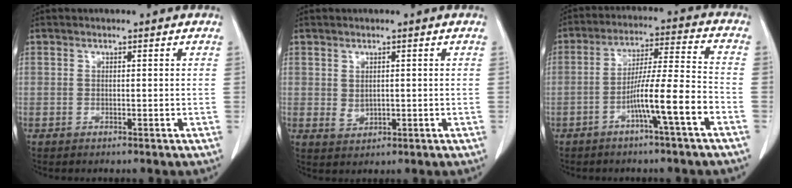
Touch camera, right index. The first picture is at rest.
{"total": 1.9, "force": [0.3, 1.4, 1.3], "torque": [-0.023, -0.003, 0.015]}
{"total": 10.0, "force": [-4.5, -0.6, 8.9], "torque": [-0.155, 0.015, -0.077]}